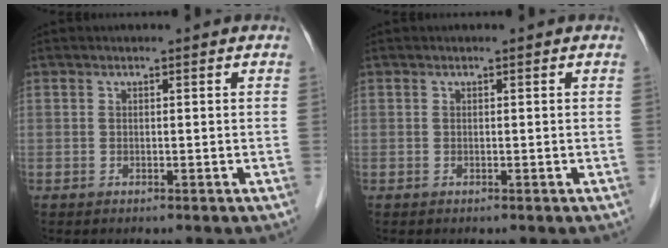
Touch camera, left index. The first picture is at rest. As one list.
[{"total": 0.0}]